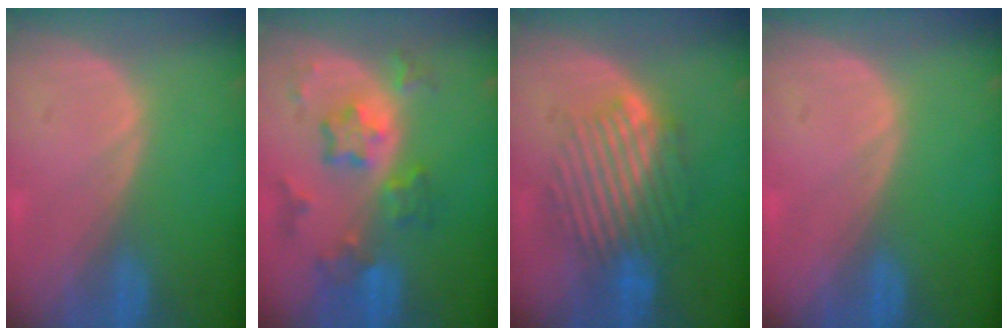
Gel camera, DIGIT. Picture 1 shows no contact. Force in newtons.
{"total": 8.1, "press": 7.0, "slide": 4.0}
{"total": 8.9, "press": 8.3, "slide": 3.2}
{"total": 0.0}